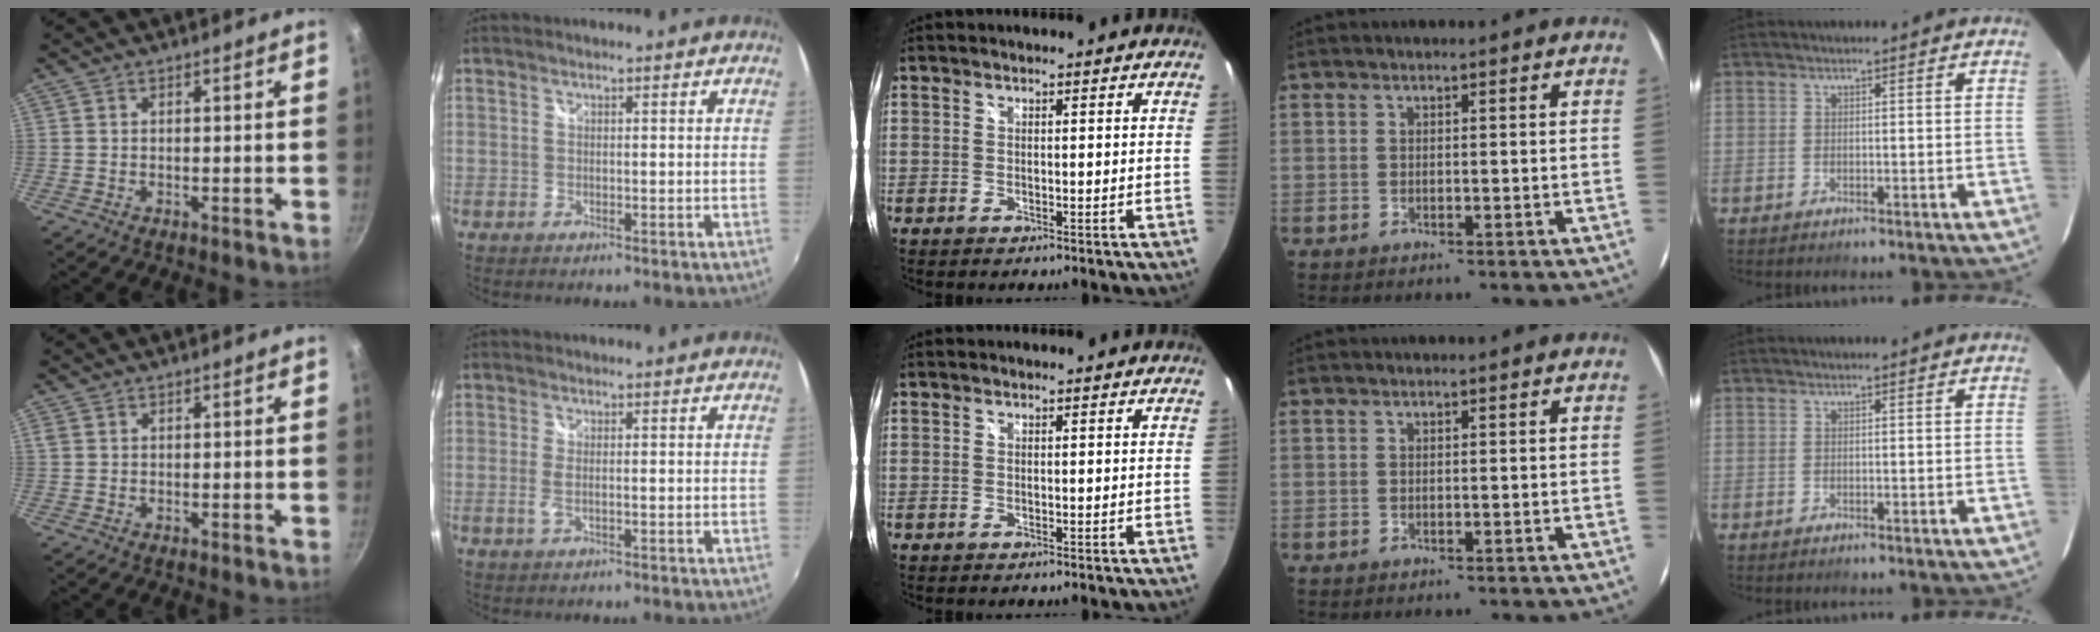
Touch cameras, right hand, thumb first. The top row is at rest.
{"thumb": {"total": 0.8, "force": [0.3, 0.6, 0.4], "torque": [-0.009, 0.003, 0.006]}, "index": {"total": 2.1, "force": [-0.4, 0.5, 2.0], "torque": [-0.041, -0.004, -0.005]}}